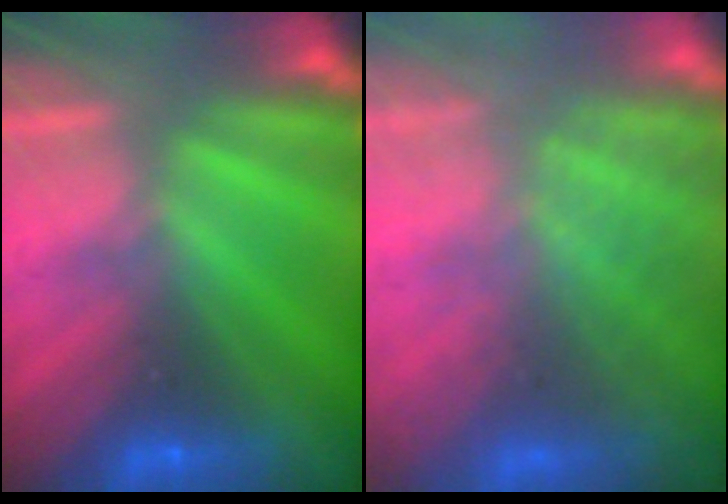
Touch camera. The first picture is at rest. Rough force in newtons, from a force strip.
{"total": 6.9}